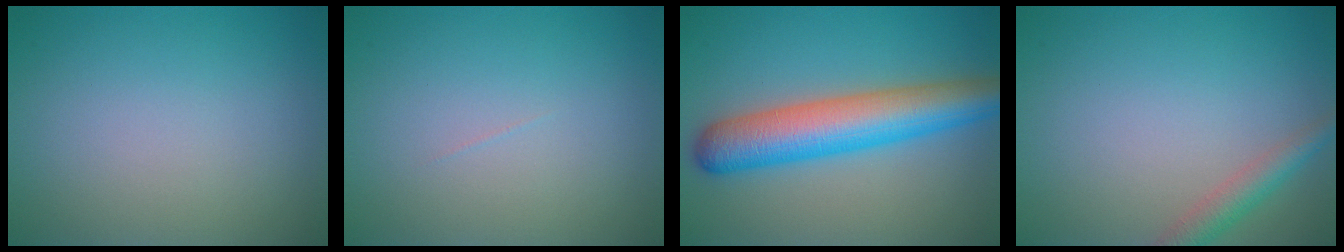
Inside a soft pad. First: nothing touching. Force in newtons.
{"total": 0.0}
{"total": 8.0, "press": 8.0, "slide": 0.2}
{"total": 2.4, "press": 2.4, "slide": 0.1}